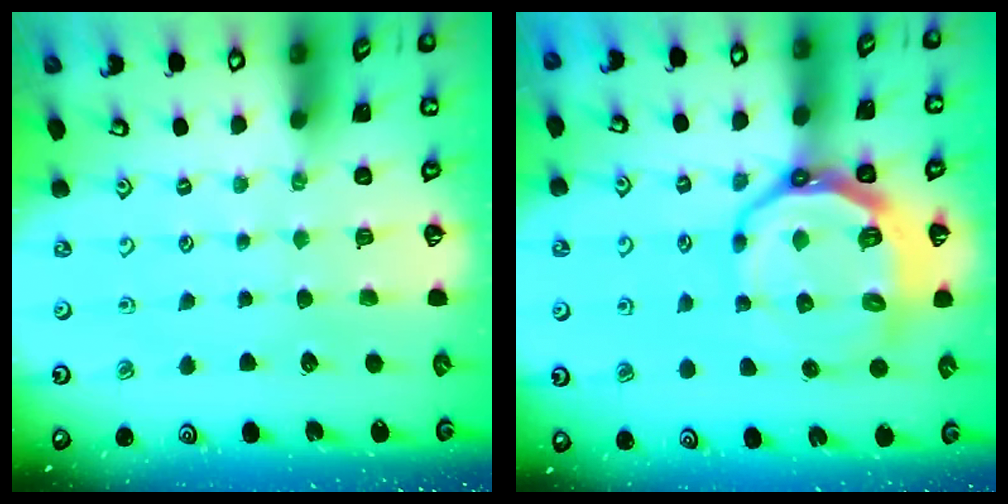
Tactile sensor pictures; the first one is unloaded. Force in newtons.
{"total": 13.4, "press": 12.8, "slide": 4.0}